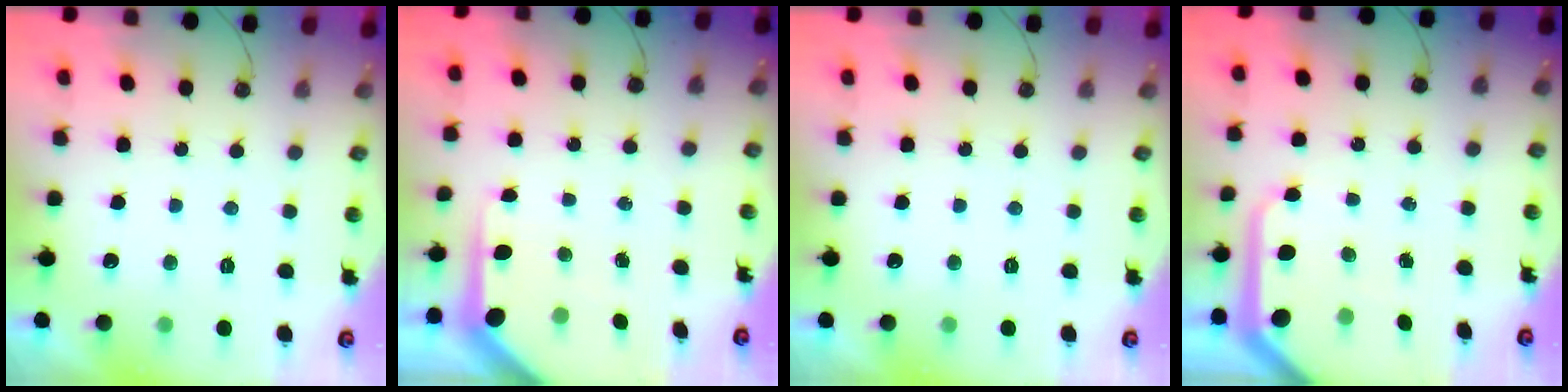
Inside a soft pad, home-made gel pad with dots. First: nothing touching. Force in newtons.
{"total": 6.2, "press": 6.2, "slide": 0.6}
{"total": 0.0}
{"total": 8.3, "press": 8.2, "slide": 0.9}